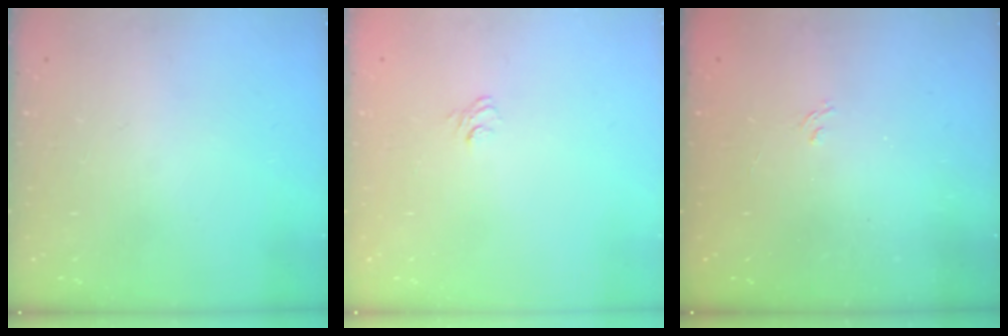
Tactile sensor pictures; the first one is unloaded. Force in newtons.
{"total": 3.9, "press": 3.7, "slide": 1.3}
{"total": 1.3, "press": 0.7, "slide": 1.2}